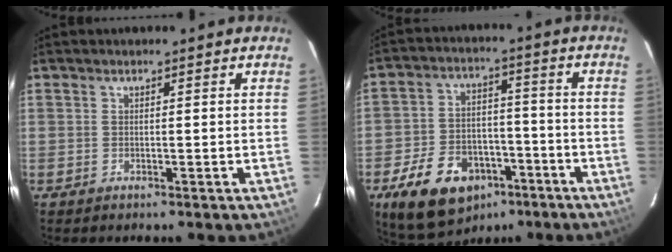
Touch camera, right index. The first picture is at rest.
{"total": 16.7, "force": [-9.7, 10.6, 8.5], "torque": [-0.194, 0.012, -0.138]}